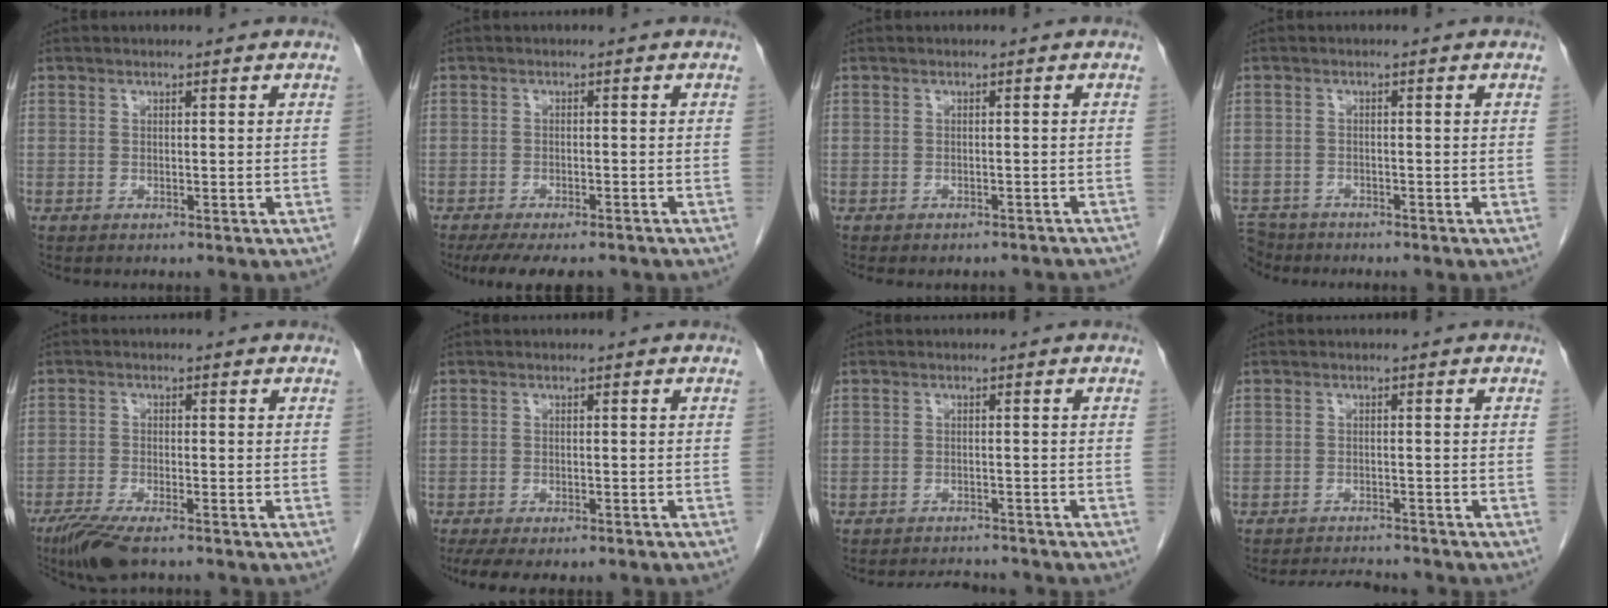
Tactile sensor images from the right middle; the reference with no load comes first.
{"total": 9.9, "force": [-8.1, 3.2, 4.8], "torque": [-0.072, -0.012, -0.111]}
{"total": 7.2, "force": [-6.4, 2.4, 2.3], "torque": [-0.026, 0.001, -0.068]}
{"total": 5.5, "force": [-5.0, 2.3, 0.2], "torque": [-0.009, -0.003, -0.092]}
{"total": 6.8, "force": [-5.0, 1.3, 4.4], "torque": [-0.081, -0.017, -0.088]}
{"total": 9.1, "force": [-7.0, 2.9, 5.0], "torque": [-0.075, -0.005, -0.093]}
{"total": 5.8, "force": [-5.6, 1.2, 1.2], "torque": [-0.018, -0.005, -0.074]}
{"total": 5.7, "force": [-5.5, 0.8, 1.2], "torque": [-0.020, -0.008, -0.080]}